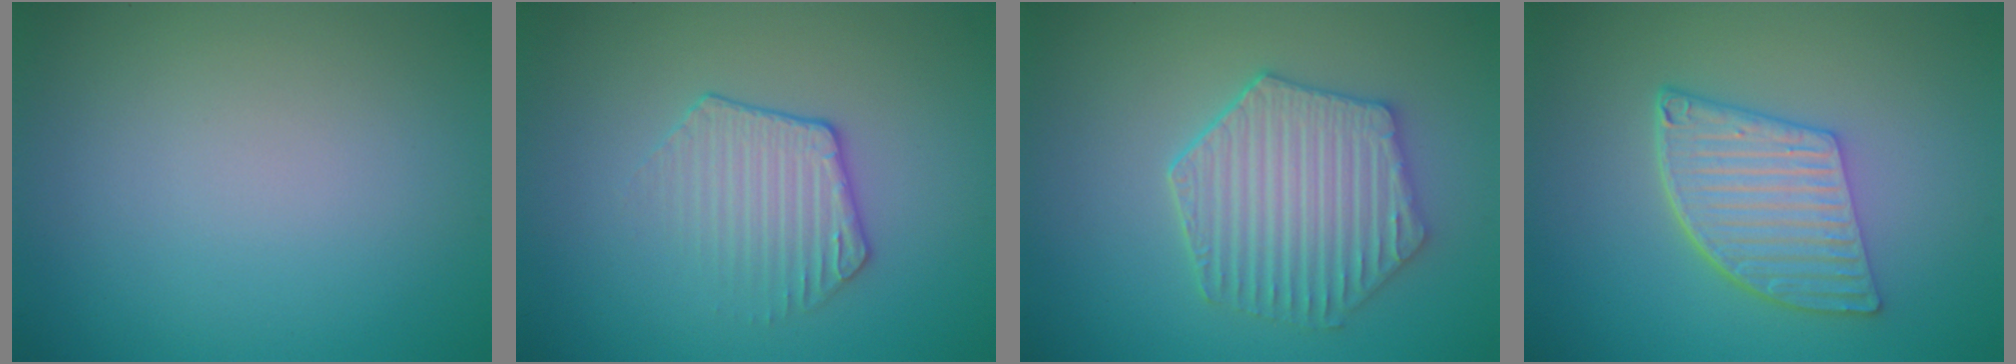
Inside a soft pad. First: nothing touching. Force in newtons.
{"total": 2.3, "press": 1.8, "slide": 1.4}
{"total": 5.4, "press": 4.6, "slide": 2.8}
{"total": 5.7, "press": 4.2, "slide": 3.9}